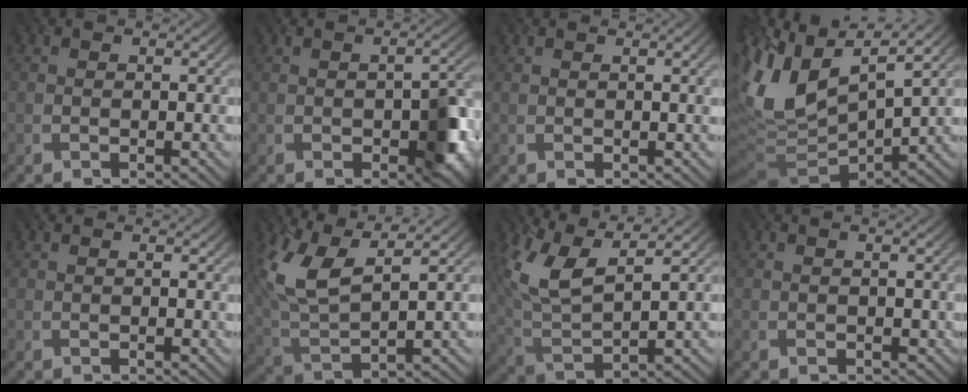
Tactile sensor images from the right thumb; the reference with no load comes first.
{"total": 6.0, "force": [-1.4, 3.1, 5.0], "torque": [-0.069, -0.008, -0.017]}
{"total": 1.7, "force": [0.8, 0.3, 1.5], "torque": [-0.021, 0.005, 0.011]}
{"total": 12.8, "force": [3.2, 5.6, 11.0], "torque": [-0.255, 0.007, 0.060]}
{"total": 0.8, "force": [0.7, 0.1, 0.2], "torque": [-0.007, 0.000, 0.015]}
{"total": 11.1, "force": [5.2, 4.8, 8.5], "torque": [-0.207, 0.004, 0.104]}
{"total": 10.2, "force": [5.3, 4.2, 7.7], "torque": [-0.185, 0.002, 0.105]}
{"total": 0.6, "force": [0.5, 0.4, 0.1], "torque": [-0.004, -0.002, 0.011]}